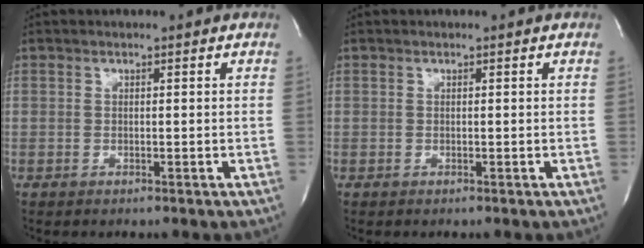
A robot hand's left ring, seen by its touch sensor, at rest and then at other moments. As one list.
[{"total": 0.0}]